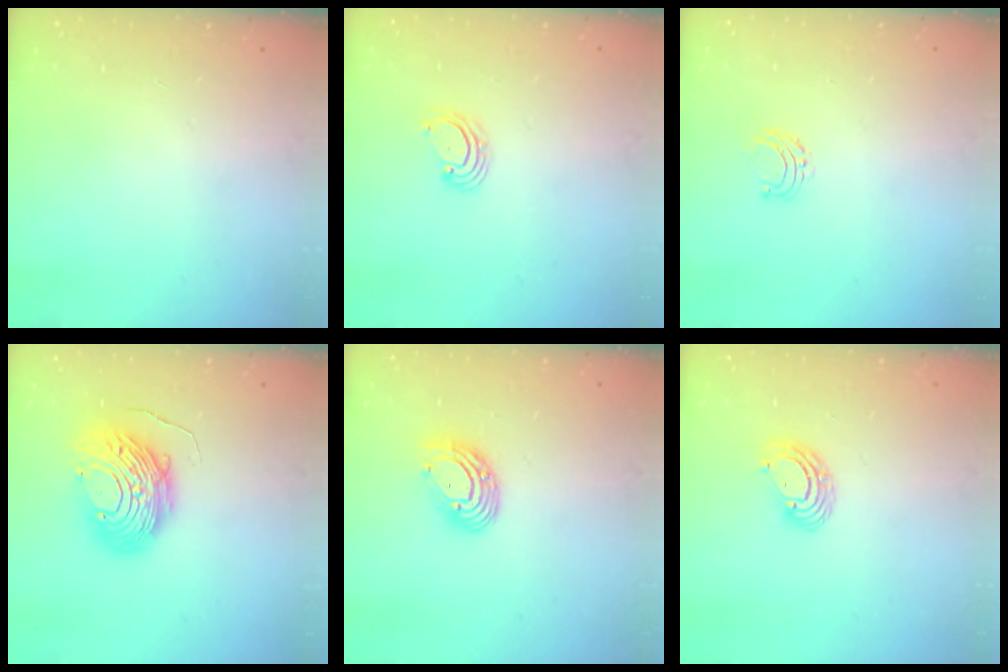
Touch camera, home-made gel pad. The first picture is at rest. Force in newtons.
{"total": 3.3, "press": 3.3, "slide": 0.5}
{"total": 4.7, "press": 4.7, "slide": 0.4}
{"total": 13.5, "press": 13.4, "slide": 1.0}
{"total": 9.9, "press": 9.8, "slide": 1.2}
{"total": 5.8, "press": 5.8, "slide": 0.4}